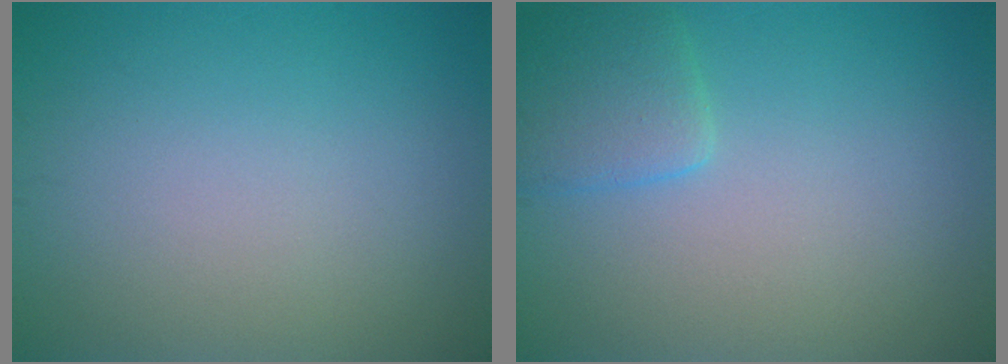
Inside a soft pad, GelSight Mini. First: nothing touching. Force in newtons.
{"total": 2.5, "press": 2.5, "slide": 0.2}